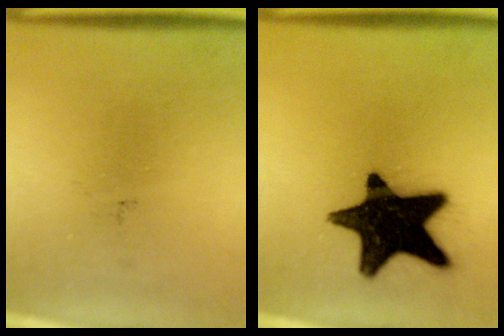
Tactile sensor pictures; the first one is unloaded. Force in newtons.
{"total": 18.6}